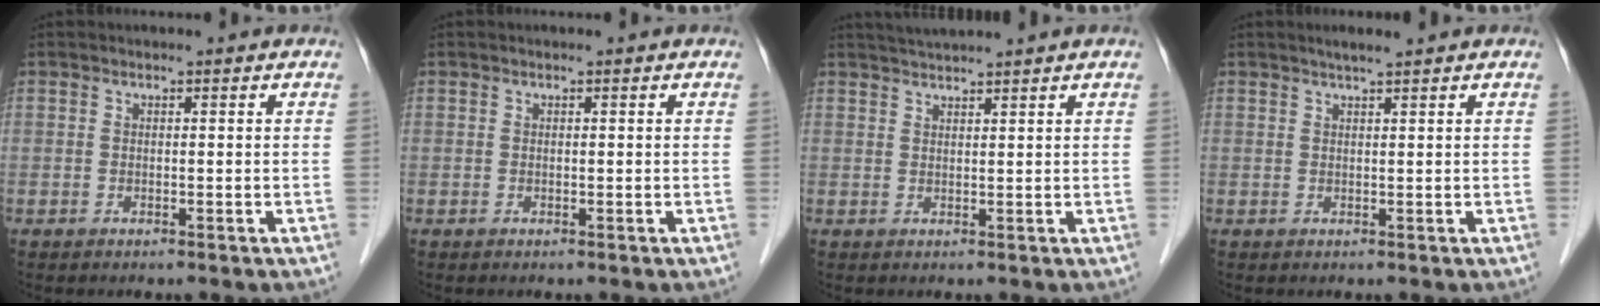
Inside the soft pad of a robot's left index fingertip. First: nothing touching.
{"total": 0.0}
{"total": 3.5, "force": [3.2, -0.9, 1.1], "torque": [-0.015, 0.021, 0.060]}
{"total": 2.3, "force": [1.9, 0.0, 1.4], "torque": [-0.023, 0.009, 0.030]}